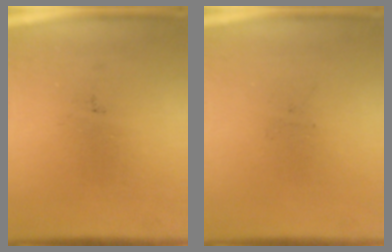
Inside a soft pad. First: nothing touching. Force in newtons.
{"total": 0.0}